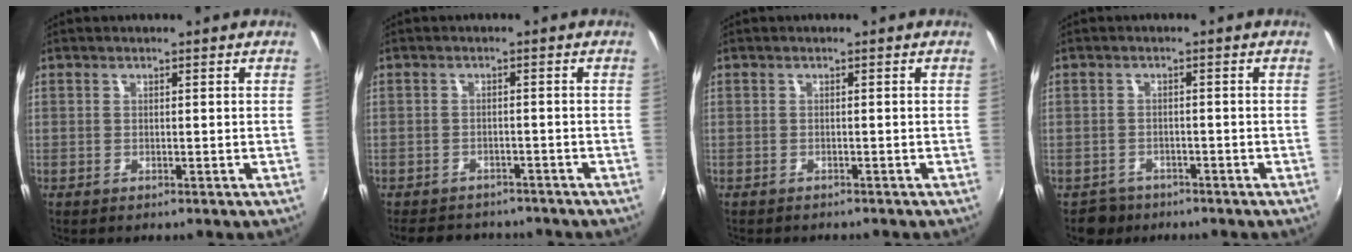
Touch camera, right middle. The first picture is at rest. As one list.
[{"total": 8.8, "force": [-7.5, 3.8, 2.6], "torque": [-0.066, -0.005, -0.108]}, {"total": 1.5, "force": [-1.4, 0.4, 0.3], "torque": [-0.012, -0.009, -0.021]}, {"total": 3.3, "force": [-2.4, 2.3, 0.1], "torque": [-0.013, 0.003, -0.041]}]